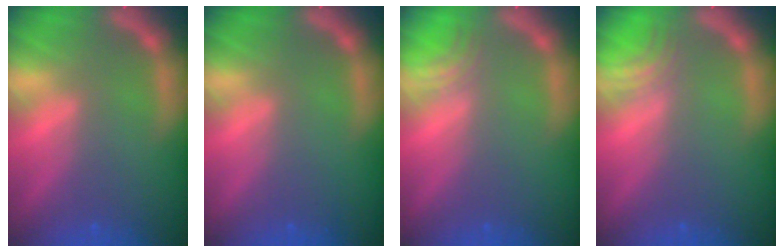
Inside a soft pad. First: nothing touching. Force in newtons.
{"total": 0.0}
{"total": 2.0}
{"total": 2.5}